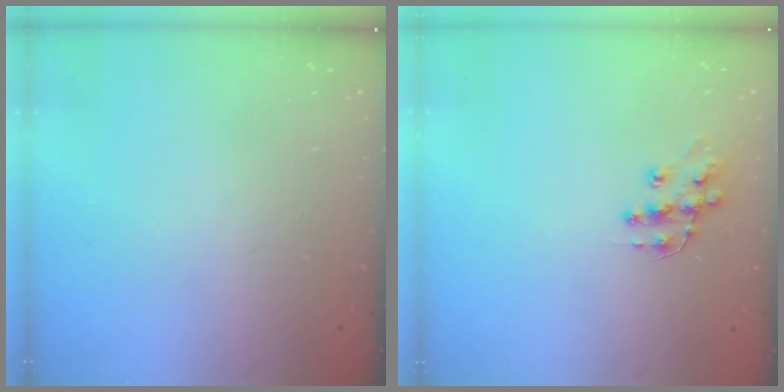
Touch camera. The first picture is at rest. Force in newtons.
{"total": 10.8, "press": 10.7, "slide": 0.8}